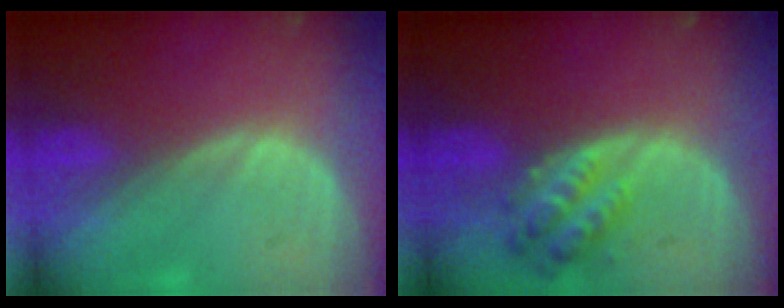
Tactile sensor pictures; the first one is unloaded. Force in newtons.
{"total": 6.0, "press": 5.5, "slide": 2.4}